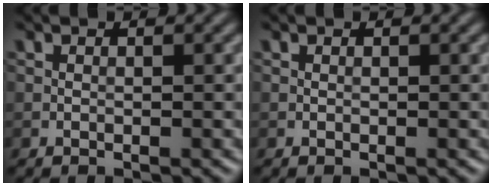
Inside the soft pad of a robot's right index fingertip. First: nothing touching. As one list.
[{"total": 0.0}]